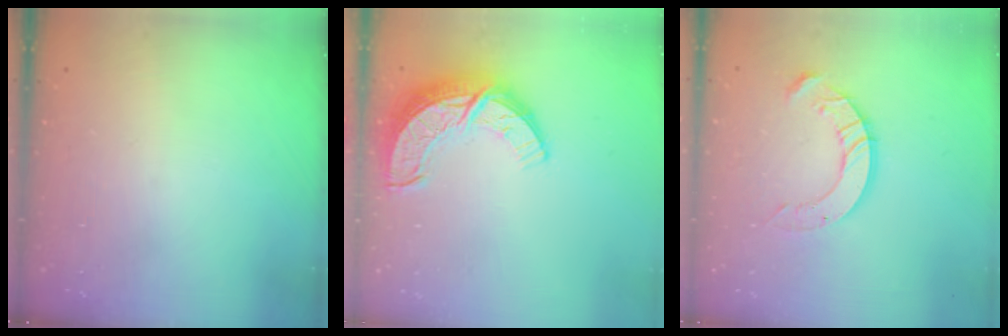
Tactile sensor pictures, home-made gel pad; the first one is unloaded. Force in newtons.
{"total": 11.9, "press": 11.9, "slide": 0.8}
{"total": 8.3, "press": 8.3, "slide": 0.8}